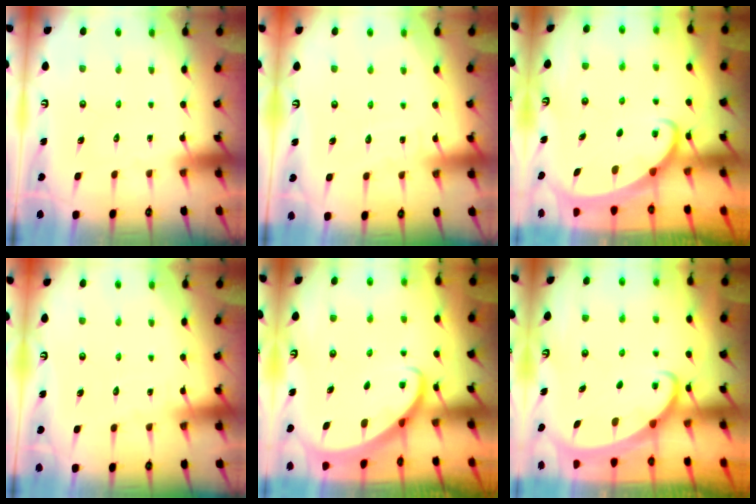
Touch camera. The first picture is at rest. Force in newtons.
{"total": 4.2, "press": 4.2, "slide": 0.4}
{"total": 2.0, "press": 2.0, "slide": 0.3}
{"total": 1.5, "press": 1.5, "slide": 0.2}
{"total": 2.7, "press": 2.7, "slide": 0.2}
{"total": 2.0, "press": 2.0, "slide": 0.3}